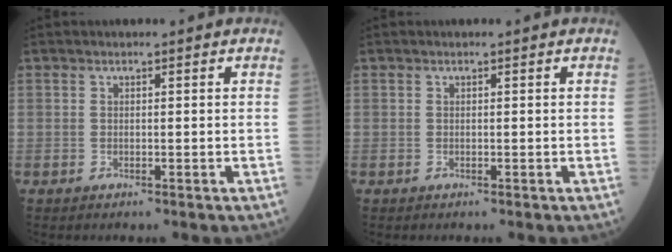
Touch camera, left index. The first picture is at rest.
{"total": 0.0}